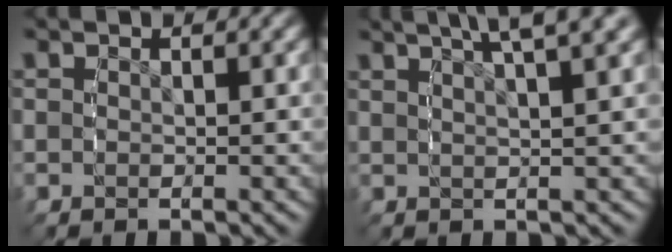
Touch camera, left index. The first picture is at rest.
{"total": 6.6, "force": [4.2, 2.1, 4.6], "torque": [-0.061, 0.030, 0.050]}